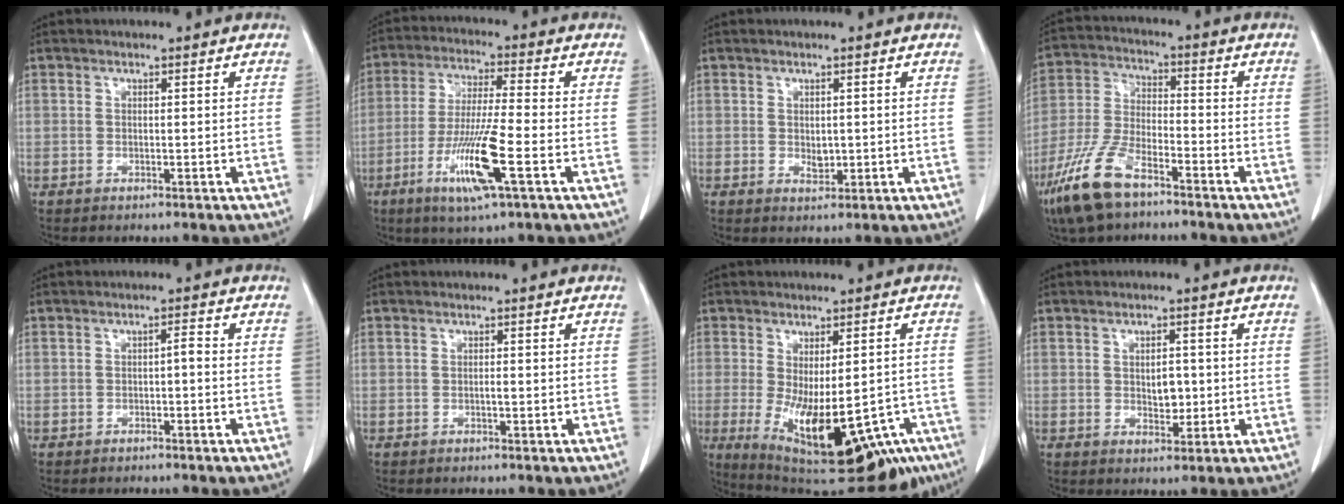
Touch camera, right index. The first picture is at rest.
{"total": 11.5, "force": [-4.4, 0.2, 10.6], "torque": [-0.203, -0.020, -0.082]}
{"total": 1.9, "force": [0.1, 1.3, 1.5], "torque": [-0.019, -0.002, 0.009]}
{"total": 11.3, "force": [-7.6, 3.7, 7.5], "torque": [-0.173, -0.014, -0.152]}
{"total": 1.3, "force": [-0.4, 0.3, 1.2], "torque": [-0.014, 0.005, -0.006]}
{"total": 0.6, "force": [-0.2, 0.0, 0.5], "torque": [-0.010, 0.000, -0.003]}
{"total": 23.3, "force": [-10.8, 9.5, 18.3], "torque": [-0.252, -0.033, -0.132]}
{"total": 3.5, "force": [-0.1, 1.9, 2.9], "torque": [-0.045, -0.001, 0.006]}